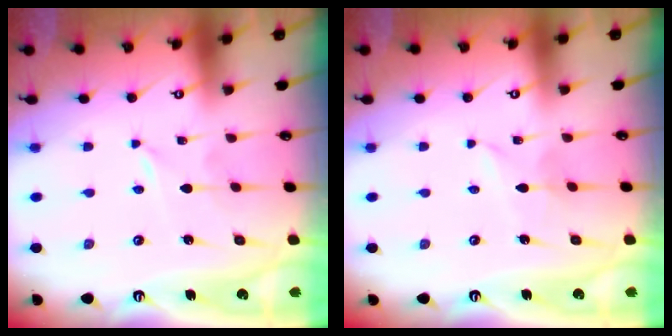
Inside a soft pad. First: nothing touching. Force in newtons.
{"total": 2.6, "press": 2.6, "slide": 0.4}